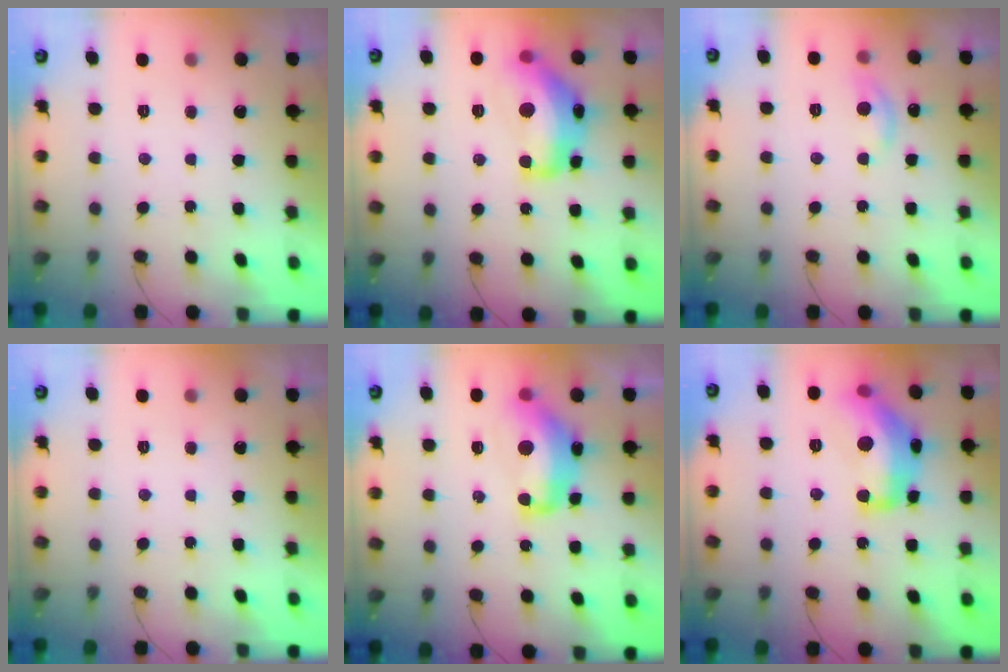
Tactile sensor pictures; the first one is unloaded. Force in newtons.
{"total": 16.5, "press": 16.4, "slide": 1.0}
{"total": 6.1, "press": 6.1, "slide": 0.6}
{"total": 0.0}
{"total": 12.7, "press": 12.7, "slide": 1.2}
{"total": 18.4, "press": 18.4, "slide": 1.0}